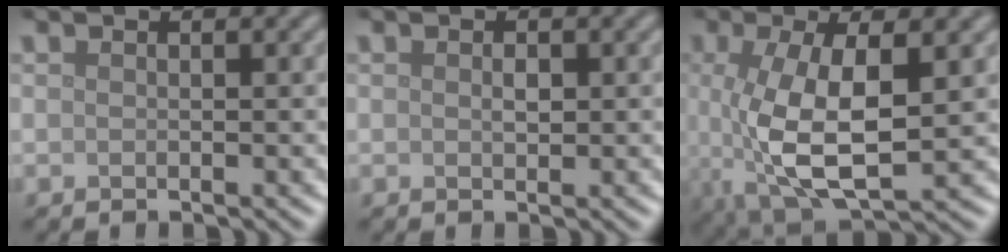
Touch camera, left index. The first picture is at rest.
{"total": 0.9, "force": [0.1, 0.5, 0.7], "torque": [-0.012, 0.000, 0.002]}
{"total": 8.6, "force": [-0.3, 3.6, 7.8], "torque": [-0.167, -0.015, 0.003]}